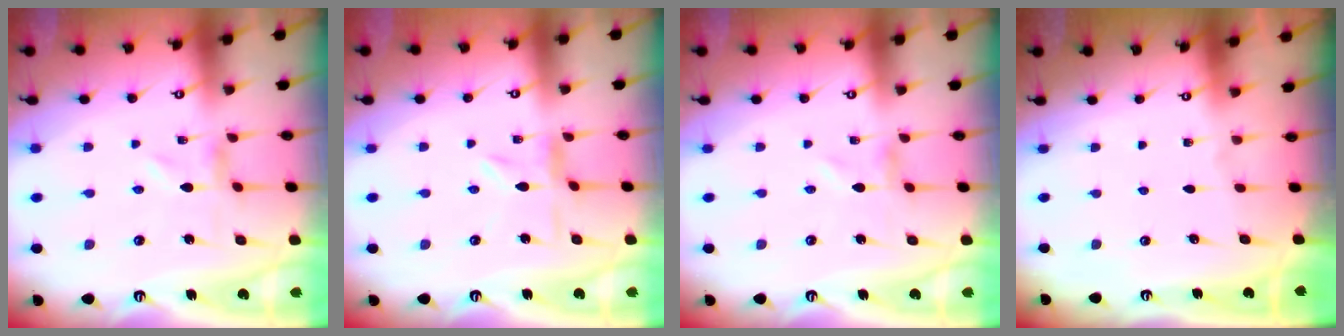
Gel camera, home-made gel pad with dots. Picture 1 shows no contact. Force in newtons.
{"total": 1.3, "press": 1.2, "slide": 0.4}
{"total": 0.0}
{"total": 0.0}